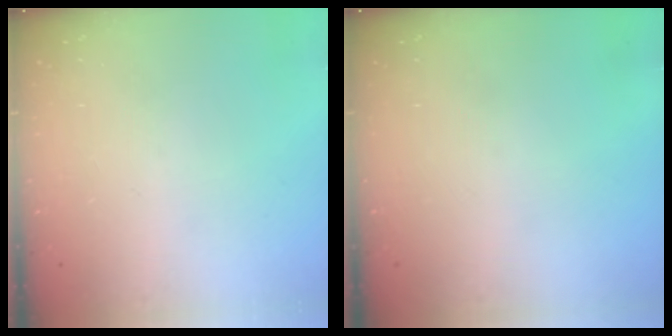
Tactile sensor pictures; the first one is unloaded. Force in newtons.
{"total": 0.0}